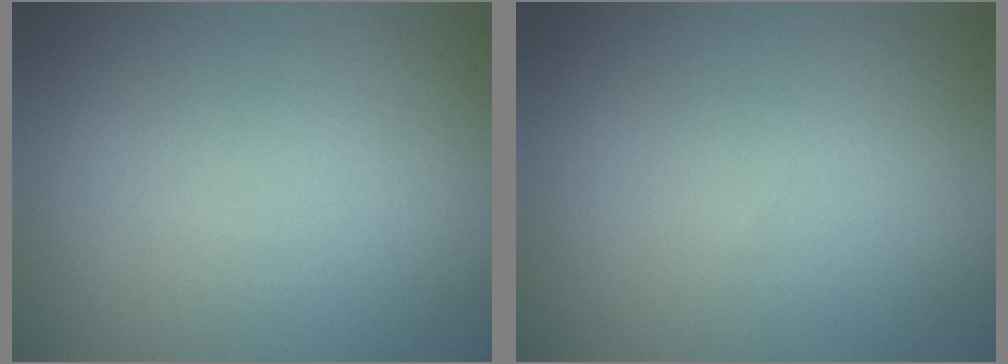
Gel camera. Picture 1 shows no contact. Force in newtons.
{"total": 0.0}